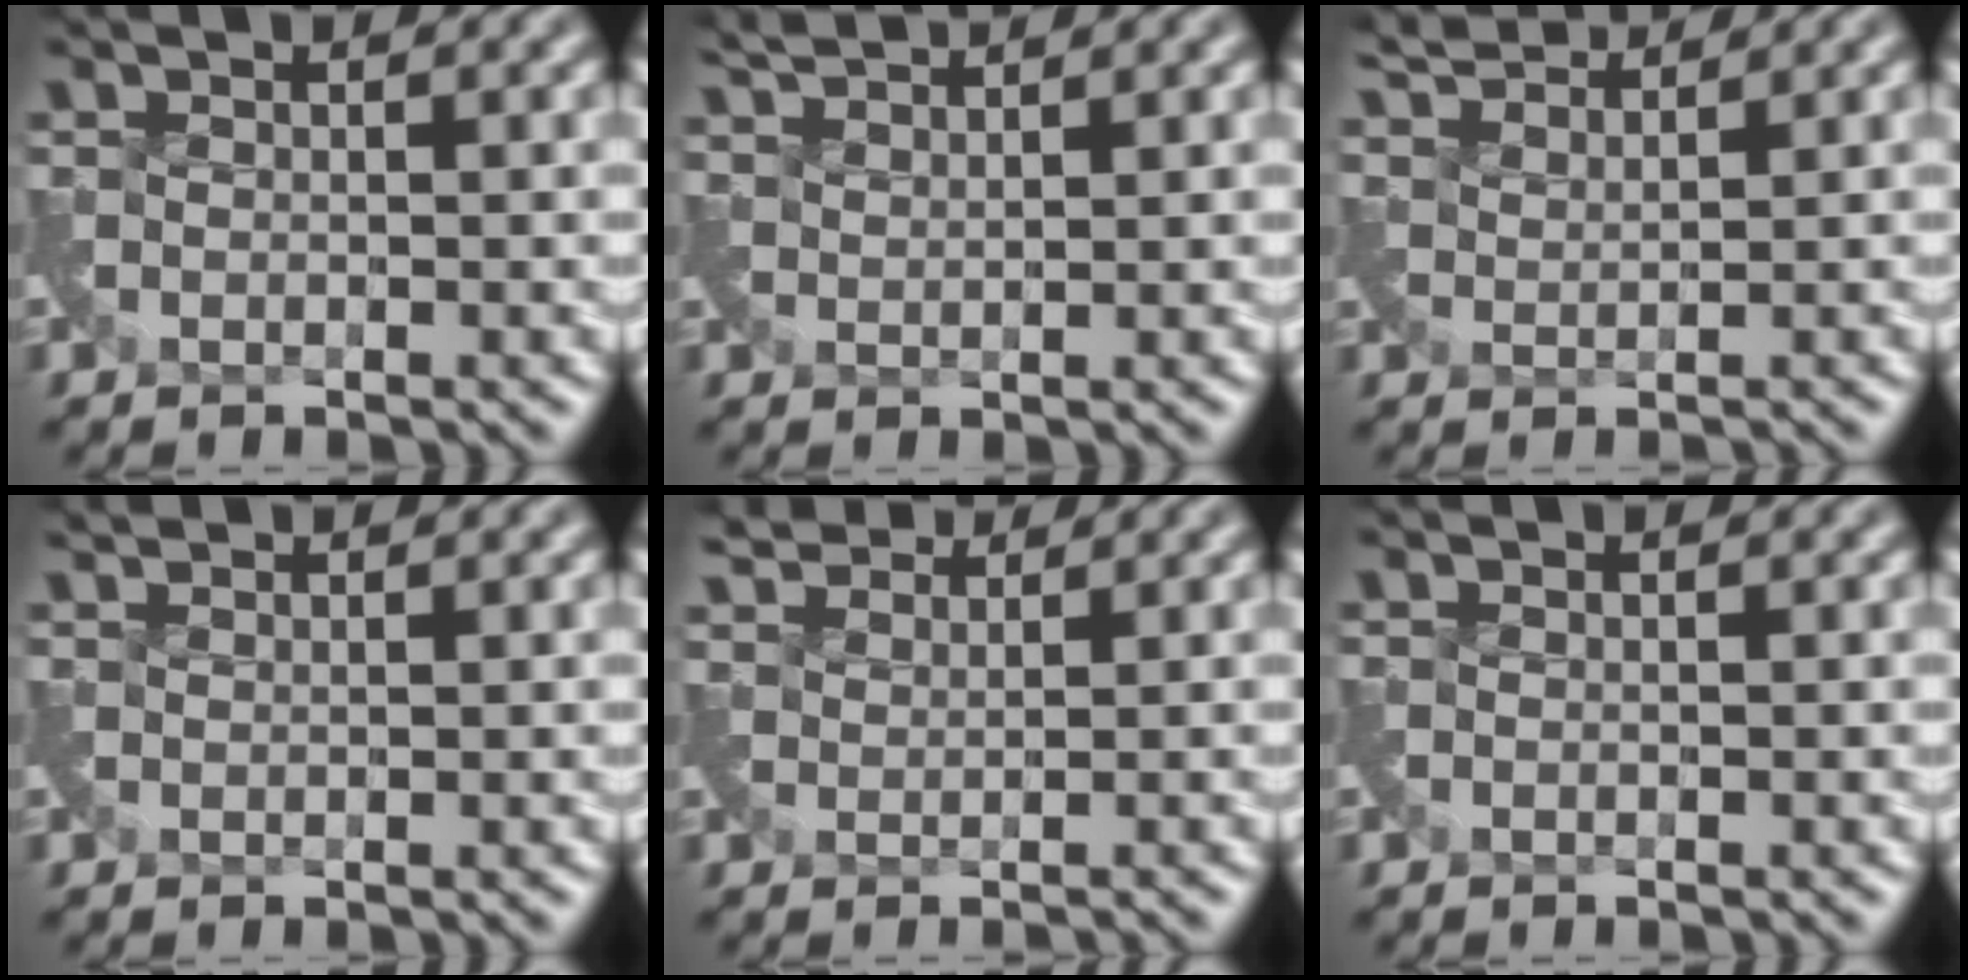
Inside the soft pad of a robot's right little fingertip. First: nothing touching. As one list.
[{"total": 2.6, "force": [2.6, -0.3, -0.1], "torque": [-0.010, 0.006, 0.059]}, {"total": 3.9, "force": [3.9, -0.1, 0.0], "torque": [-0.012, 0.008, 0.075]}, {"total": 0.7, "force": [0.5, -0.2, -0.4], "torque": [0.003, 0.000, 0.014]}, {"total": 2.1, "force": [2.0, 0.5, -0.3], "torque": [0.004, 0.004, 0.039]}, {"total": 0.0}]